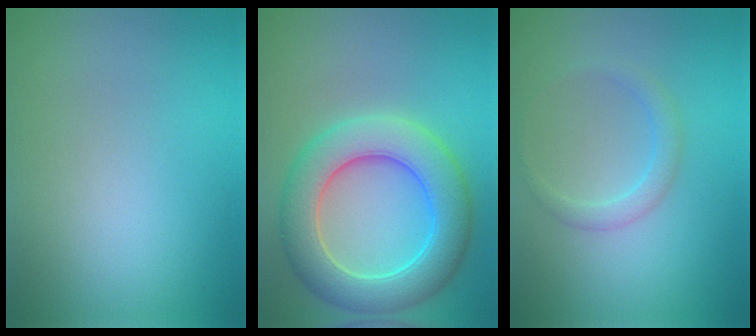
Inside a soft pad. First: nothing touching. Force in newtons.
{"total": 7.6, "press": 7.6, "slide": 0.4}
{"total": 1.6, "press": 1.6, "slide": 0.0}